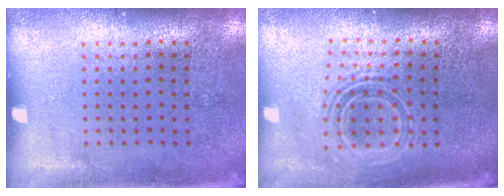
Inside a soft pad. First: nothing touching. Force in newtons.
{"total": 1.7, "press": 1.4, "slide": 1.1}